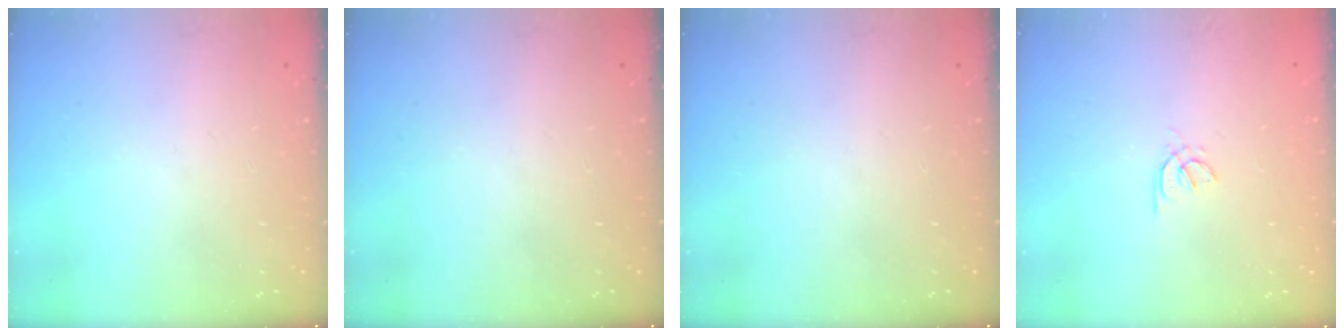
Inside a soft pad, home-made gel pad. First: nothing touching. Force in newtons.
{"total": 0.0}
{"total": 0.0}
{"total": 1.2, "press": 1.2, "slide": 0.4}